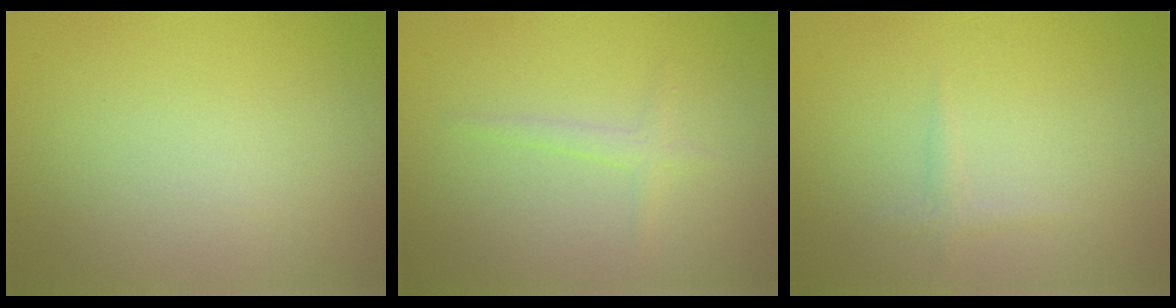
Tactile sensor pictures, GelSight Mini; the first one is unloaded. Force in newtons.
{"total": 1.2, "press": 1.2, "slide": 0.1}
{"total": 0.7, "press": 0.7, "slide": 0.1}